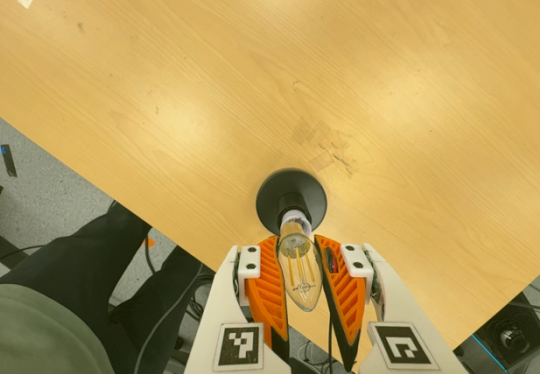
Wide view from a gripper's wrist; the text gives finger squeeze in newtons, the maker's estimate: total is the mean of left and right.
{"total": 22.8, "left": 25.1, "right": 20.6}